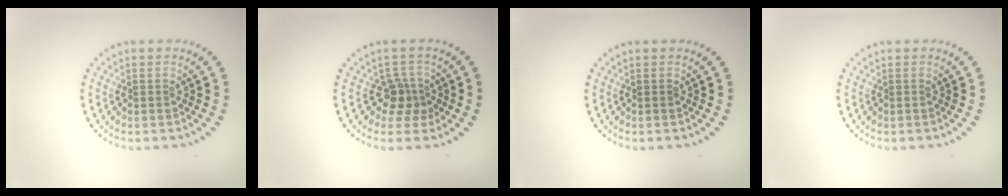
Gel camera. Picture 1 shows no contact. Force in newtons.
{"total": 2.4, "press": 1.7, "slide": 1.6}
{"total": 0.0}
{"total": 0.0}